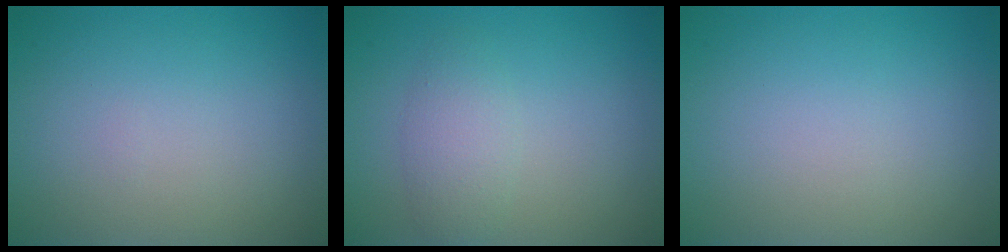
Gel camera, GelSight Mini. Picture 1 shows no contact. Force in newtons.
{"total": 2.4, "press": 2.4, "slide": 0.0}
{"total": 0.0}